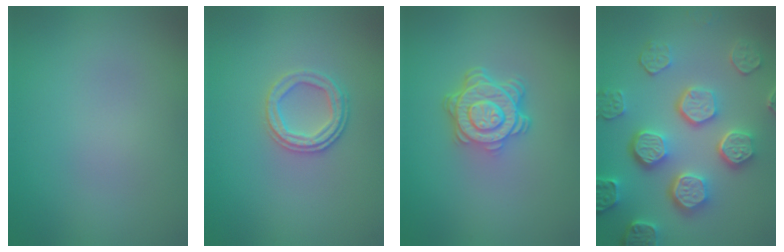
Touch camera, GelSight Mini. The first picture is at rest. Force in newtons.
{"total": 2.4, "press": 2.3, "slide": 0.7}
{"total": 4.6, "press": 3.3, "slide": 3.2}
{"total": 7.5, "press": 5.9, "slide": 4.6}